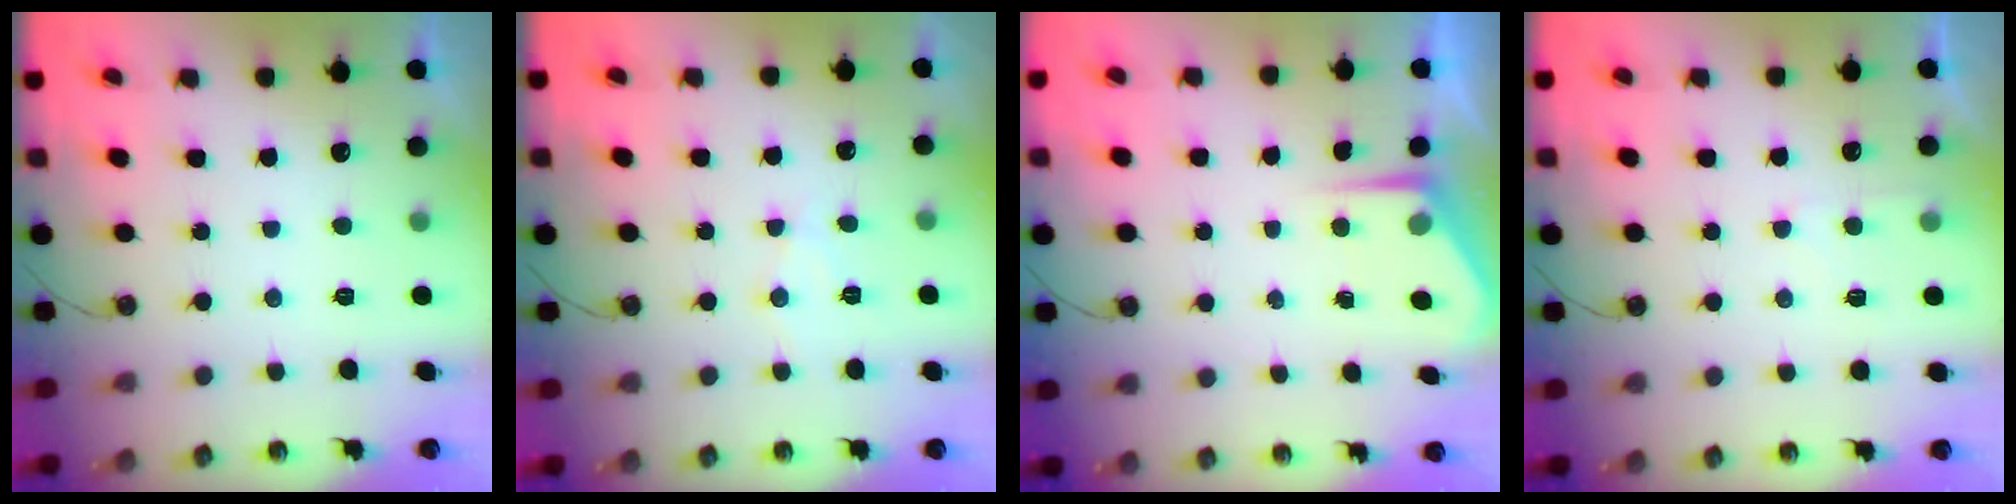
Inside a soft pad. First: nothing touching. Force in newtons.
{"total": 6.8, "press": 6.8, "slide": 0.3}
{"total": 4.6, "press": 4.6, "slide": 0.2}
{"total": 4.3, "press": 4.2, "slide": 0.6}